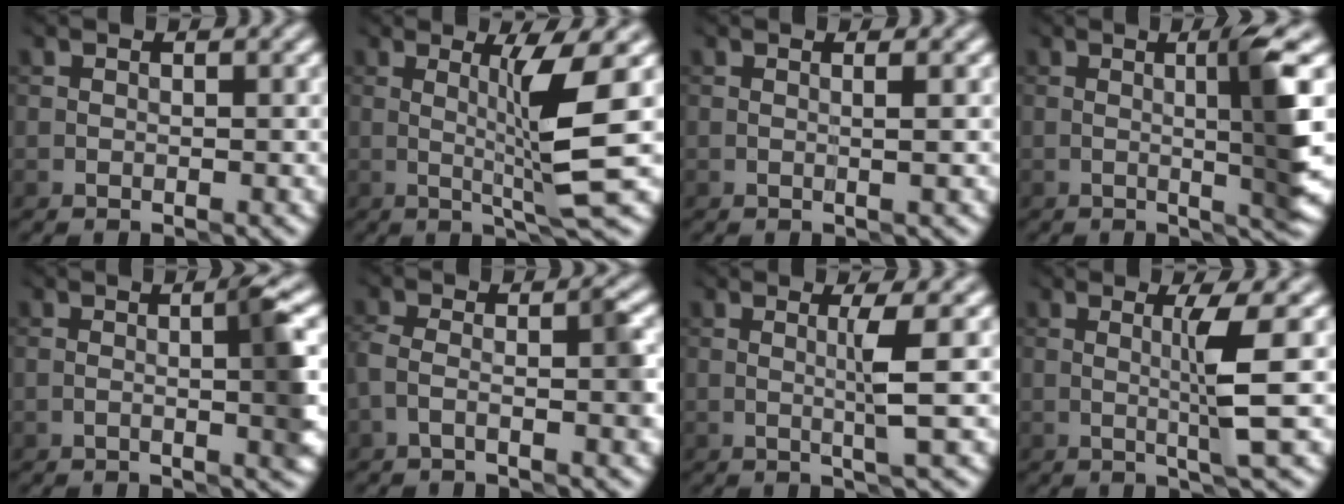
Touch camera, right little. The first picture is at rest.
{"total": 5.5, "force": [0.7, 0.0, 5.5], "torque": [-0.102, -0.002, 0.015]}
{"total": 1.3, "force": [0.6, 0.1, 1.2], "torque": [-0.002, -0.002, -0.002]}
{"total": 5.6, "force": [0.6, 0.2, 5.5], "torque": [-0.086, 0.005, 0.014]}
{"total": 3.5, "force": [-0.1, 0.3, 3.5], "torque": [-0.055, 0.005, -0.003]}
{"total": 3.2, "force": [-1.3, 0.8, 2.8], "torque": [-0.061, 0.007, -0.032]}
{"total": 2.5, "force": [0.4, -0.3, 2.4], "torque": [-0.047, -0.001, 0.009]}
{"total": 3.5, "force": [0.5, -0.3, 3.4], "torque": [-0.062, -0.001, 0.012]}